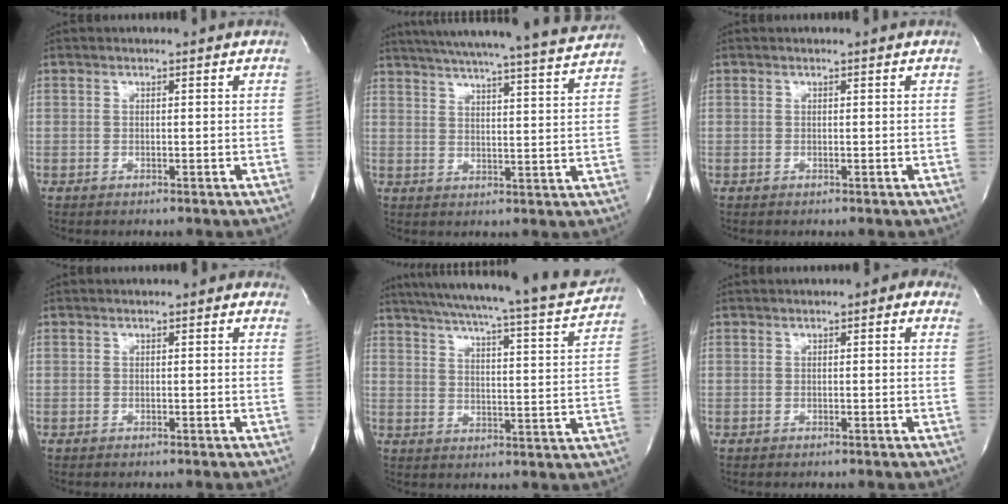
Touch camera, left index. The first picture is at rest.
{"total": 21.3, "force": [19.7, -0.9, 8.2], "torque": [-0.135, -0.031, 0.258]}
{"total": 0.0}
{"total": 0.6, "force": [0.1, 0.4, 0.5], "torque": [-0.004, 0.003, -0.006]}
{"total": 23.0, "force": [20.9, 0.9, 9.6], "torque": [-0.156, -0.042, 0.269]}
{"total": 2.2, "force": [0.8, 0.9, 1.8], "torque": [-0.020, 0.011, 0.005]}